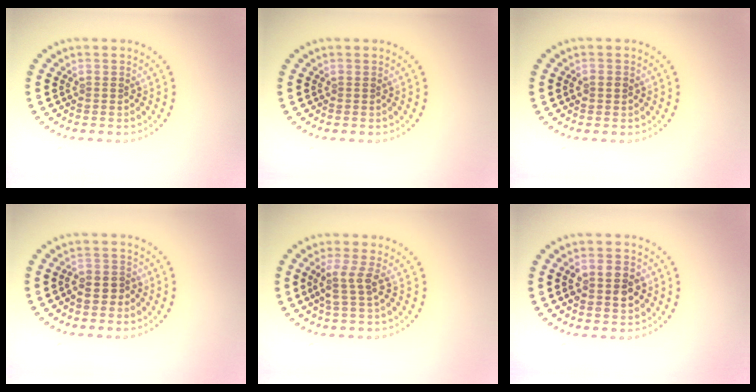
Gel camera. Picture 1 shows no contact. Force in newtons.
{"total": 0.0}
{"total": 1.3, "press": 1.3, "slide": 0.1}
{"total": 1.7, "press": 1.6, "slide": 0.8}
{"total": 2.6, "press": 2.0, "slide": 1.6}
{"total": 3.8, "press": 3.8, "slide": 0.3}